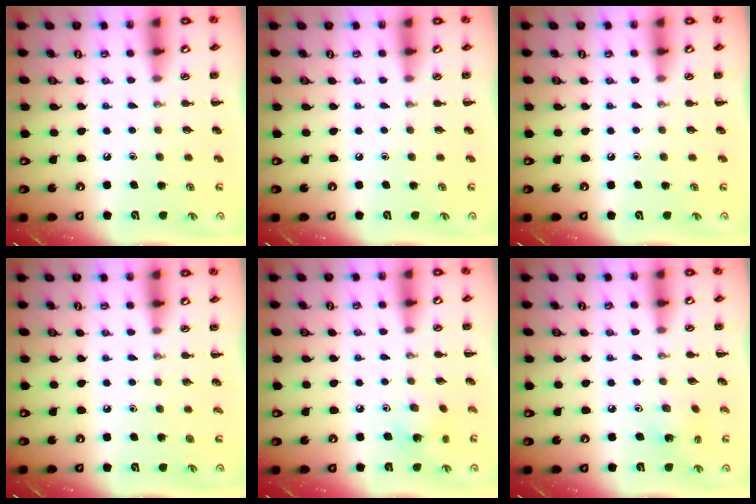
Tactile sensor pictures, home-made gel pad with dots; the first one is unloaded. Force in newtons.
{"total": 0.0}
{"total": 0.0}
{"total": 0.0}
{"total": 2.6, "press": 2.6, "slide": 0.5}
{"total": 2.6, "press": 2.5, "slide": 0.8}